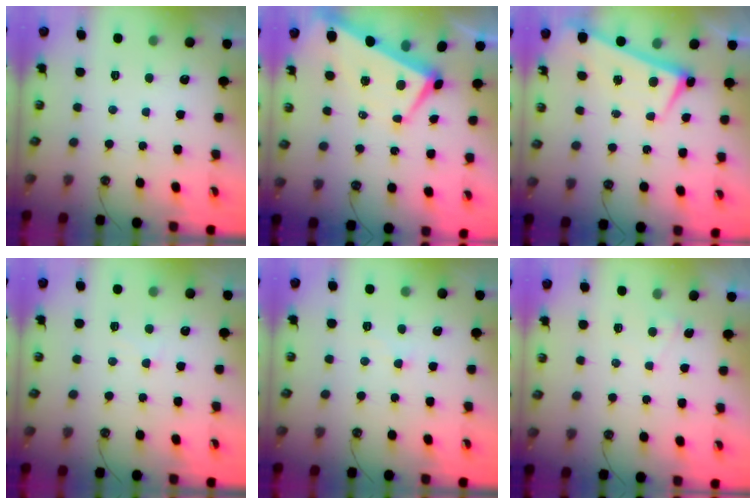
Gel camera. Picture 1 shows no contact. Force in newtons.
{"total": 1.4, "press": 1.1, "slide": 0.8}
{"total": 1.3, "press": 1.0, "slide": 0.8}
{"total": 1.5, "press": 1.4, "slide": 0.5}
{"total": 0.5, "press": 0.1, "slide": 0.5}
{"total": 2.6, "press": 2.6, "slide": 0.1}